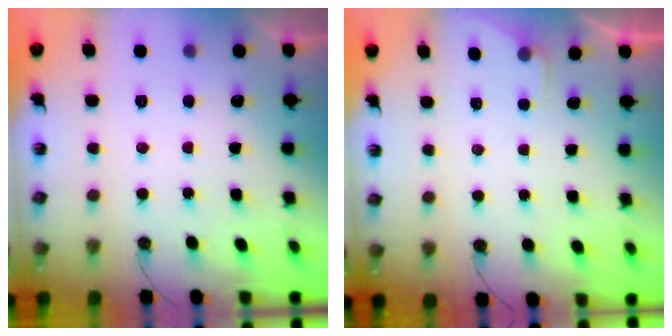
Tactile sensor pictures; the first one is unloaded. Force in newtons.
{"total": 2.9, "press": 2.8, "slide": 0.4}